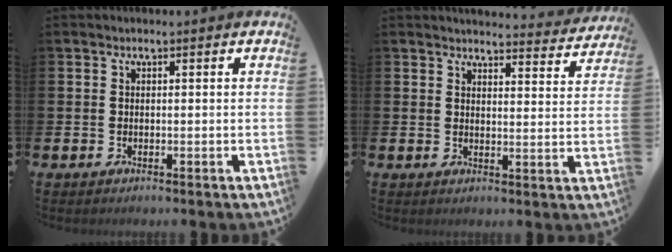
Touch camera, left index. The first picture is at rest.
{"total": 4.1, "force": [4.1, 0.3, 0.4], "torque": [-0.003, -0.033, 0.068]}